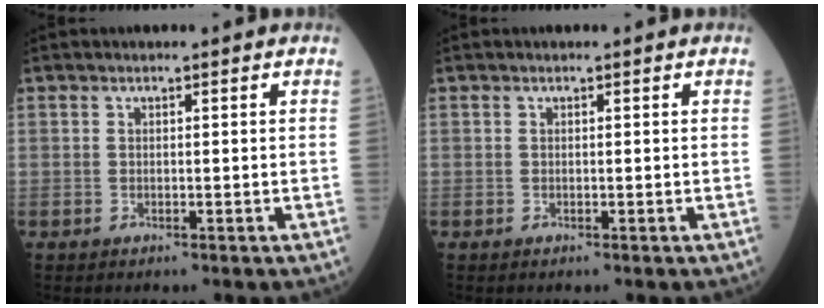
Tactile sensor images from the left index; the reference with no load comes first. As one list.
[{"total": 0.0}]